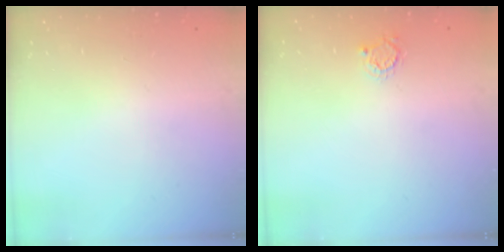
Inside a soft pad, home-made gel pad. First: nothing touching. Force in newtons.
{"total": 2.7, "press": 2.7, "slide": 0.4}